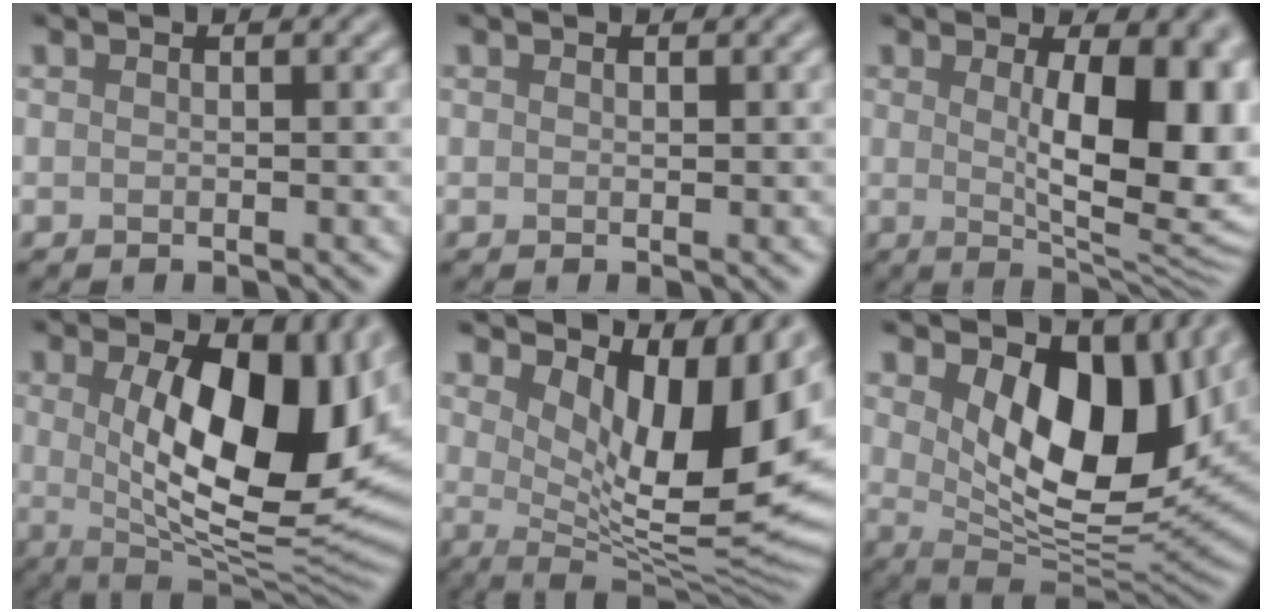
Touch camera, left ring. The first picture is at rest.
{"total": 0.0}
{"total": 11.8, "force": [1.1, 4.2, 11.0], "torque": [-0.120, -0.004, 0.021]}
{"total": 15.0, "force": [2.1, 6.8, 13.2], "torque": [-0.178, -0.010, 0.034]}
{"total": 12.1, "force": [4.2, 5.0, 10.2], "torque": [-0.146, -0.013, 0.074]}
{"total": 11.3, "force": [3.5, 5.9, 9.0], "torque": [-0.135, -0.022, 0.060]}